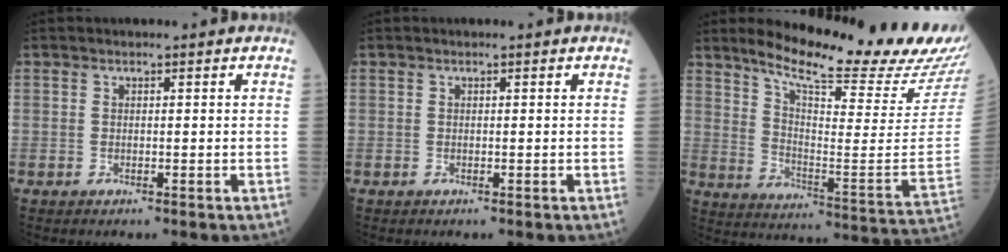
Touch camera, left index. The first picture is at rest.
{"total": 0.0}
{"total": 25.5, "force": [22.5, 1.9, 11.8], "torque": [-0.185, -0.094, 0.297]}